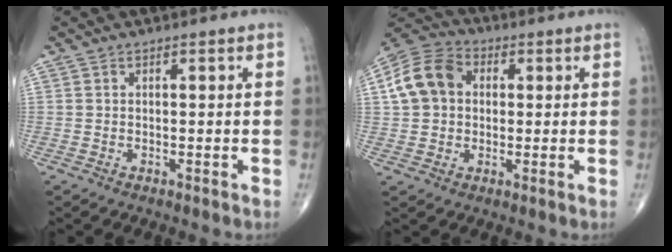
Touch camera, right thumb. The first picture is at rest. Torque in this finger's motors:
{"motor_torque": [-0.50, 0.83, 0.07, 0.04, 0.22]}